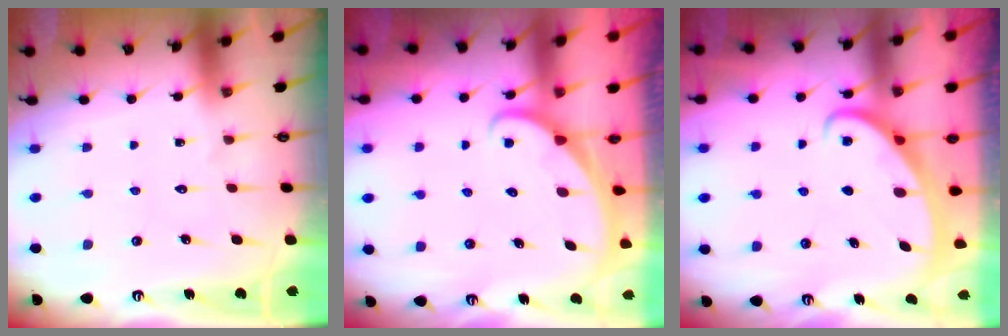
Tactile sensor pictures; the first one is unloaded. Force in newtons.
{"total": 1.8, "press": 1.8, "slide": 0.1}
{"total": 2.5, "press": 2.5, "slide": 0.3}